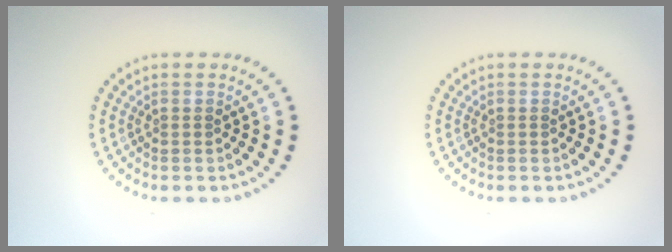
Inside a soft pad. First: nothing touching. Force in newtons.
{"total": 0.0}